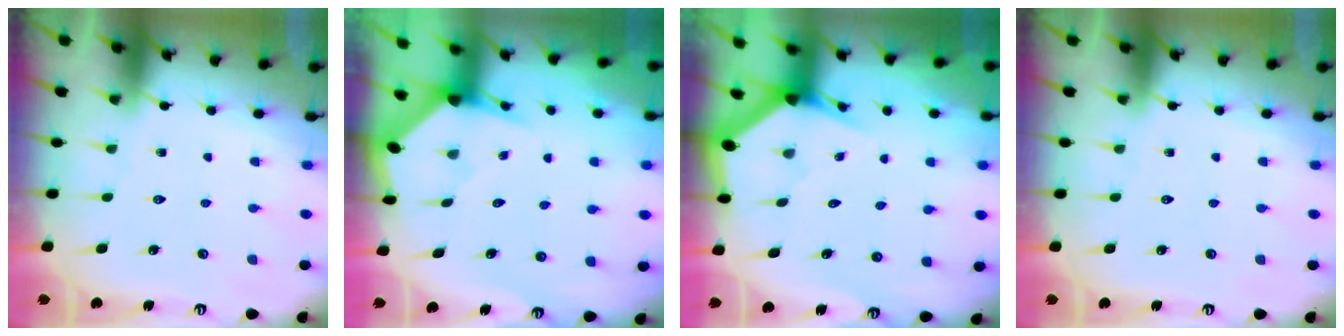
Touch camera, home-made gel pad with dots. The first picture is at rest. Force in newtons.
{"total": 3.3, "press": 3.3, "slide": 0.3}
{"total": 2.9, "press": 2.9, "slide": 0.2}
{"total": 0.0}